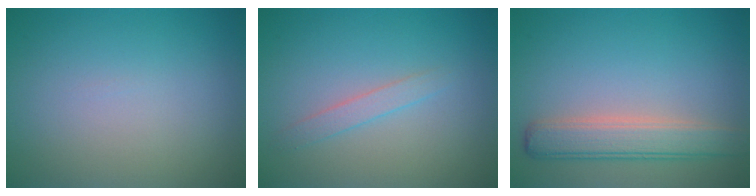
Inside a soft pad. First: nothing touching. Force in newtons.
{"total": 1.3, "press": 1.3, "slide": 0.1}
{"total": 4.0, "press": 4.0, "slide": 0.2}